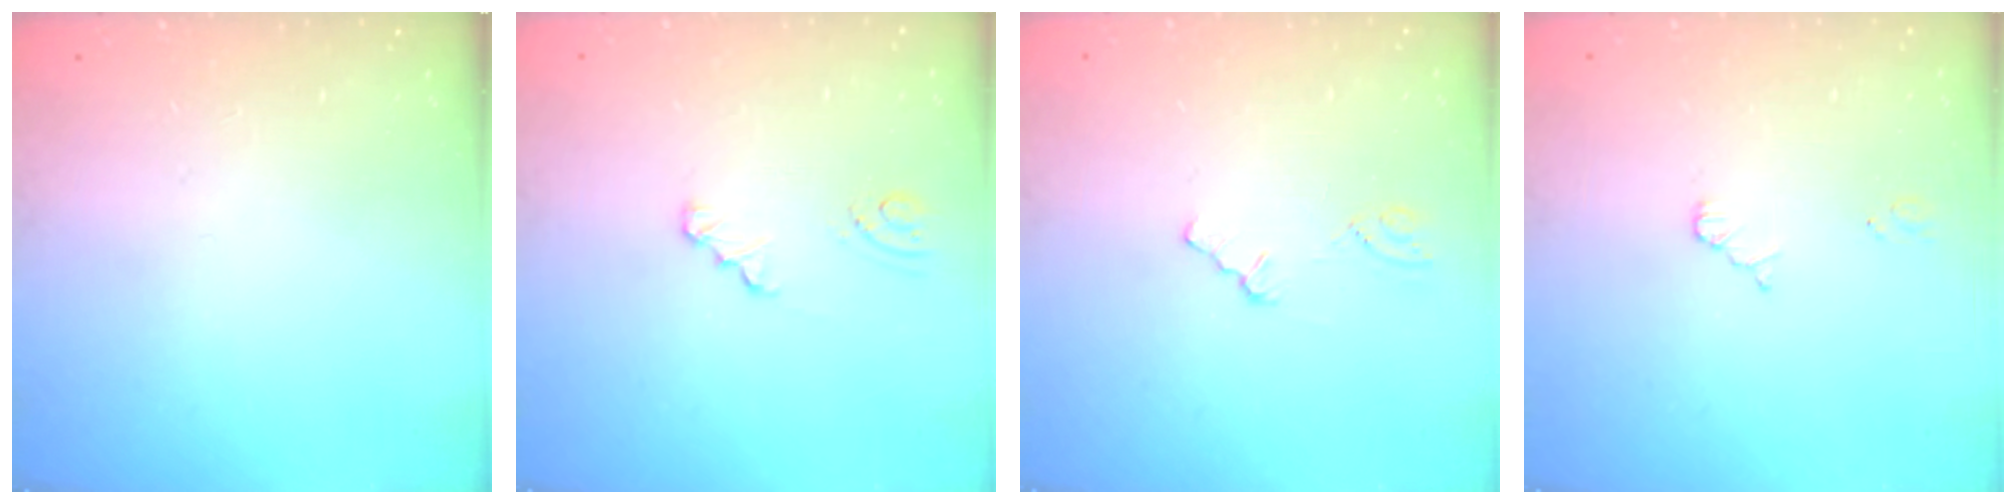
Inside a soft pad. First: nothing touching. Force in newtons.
{"total": 2.4, "press": 2.3, "slide": 0.3}
{"total": 0.5, "press": 0.5, "slide": 0.1}
{"total": 2.5, "press": 2.5, "slide": 0.3}